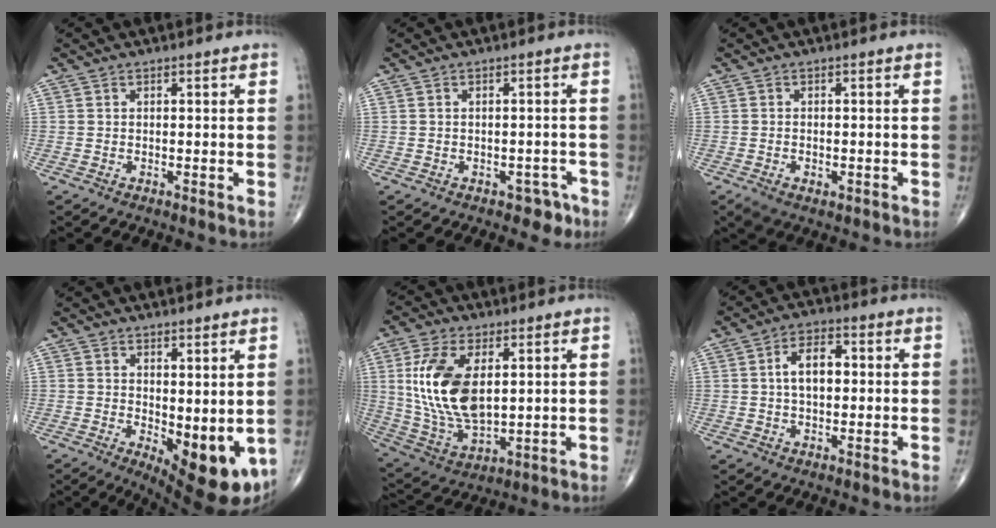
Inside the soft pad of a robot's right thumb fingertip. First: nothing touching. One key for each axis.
{"total": 2.9, "fx": -1.8, "fy": 2.0, "fz": 1.2, "tx": 0.001, "ty": 0.014, "tz": -0.019}
{"total": 3.6, "fx": -1.7, "fy": 2.2, "fz": 2.2, "tx": -0.043, "ty": 0.007, "tz": -0.022}
{"total": 10.7, "fx": -0.7, "fy": 4.3, "fz": 9.8, "tx": -0.118, "ty": -0.028, "tz": 0.006}
{"total": 16.5, "fx": 3.3, "fy": 8.8, "fz": 13.6, "tx": -0.267, "ty": -0.017, "tz": 0.075}
{"total": 7.0, "fx": 0.7, "fy": 4.1, "fz": 5.6, "tx": -0.091, "ty": 0.017, "tz": 0.006}